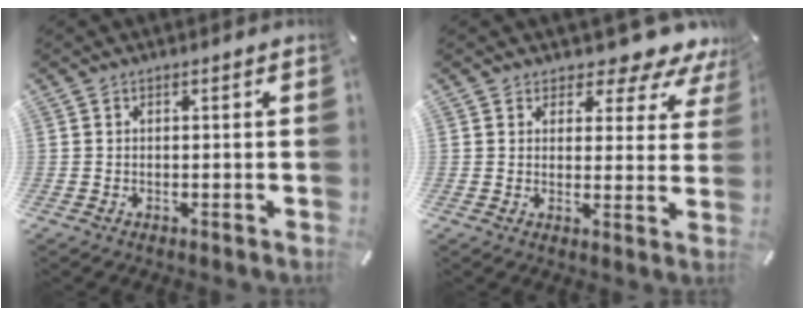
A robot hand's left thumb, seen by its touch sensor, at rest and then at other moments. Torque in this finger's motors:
{"motor_torque": [0.18, 0.05, 0.12, -0.03, -0.01]}